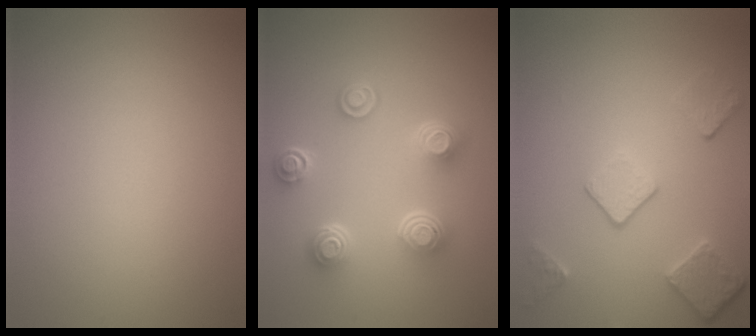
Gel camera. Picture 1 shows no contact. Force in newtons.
{"total": 4.9, "press": 3.6, "slide": 3.4}
{"total": 3.5, "press": 2.8, "slide": 2.1}